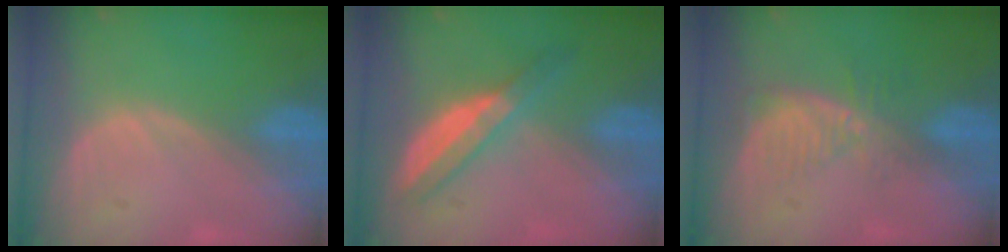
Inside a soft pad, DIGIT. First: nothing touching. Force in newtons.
{"total": 6.2, "press": 5.4, "slide": 3.1}
{"total": 5.5, "press": 4.6, "slide": 3.0}